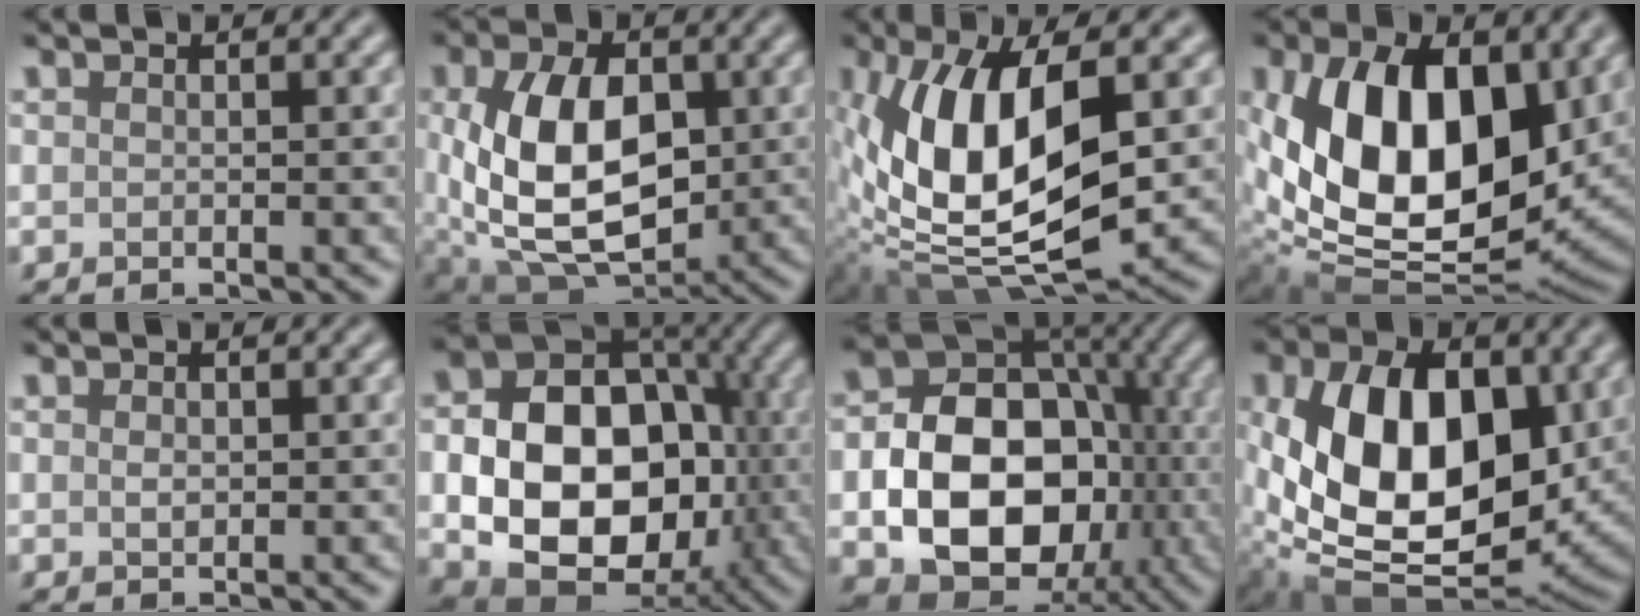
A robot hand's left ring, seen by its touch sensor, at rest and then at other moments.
{"total": 12.2, "force": [0.5, 7.7, 9.5], "torque": [-0.195, -0.006, 0.014]}
{"total": 13.3, "force": [0.6, 6.1, 11.8], "torque": [-0.225, -0.009, 0.009]}
{"total": 14.8, "force": [2.8, 8.9, 11.5], "torque": [-0.204, -0.013, 0.049]}
{"total": 0.7, "force": [0.1, 0.5, 0.5], "torque": [-0.010, -0.001, 0.001]}
{"total": 15.0, "force": [-2.0, 10.9, 10.1], "torque": [-0.148, -0.021, -0.028]}
{"total": 13.3, "force": [-2.8, 9.5, 8.8], "torque": [-0.131, -0.011, -0.056]}
{"total": 15.3, "force": [1.3, 9.6, 11.8], "torque": [-0.215, -0.016, 0.031]}